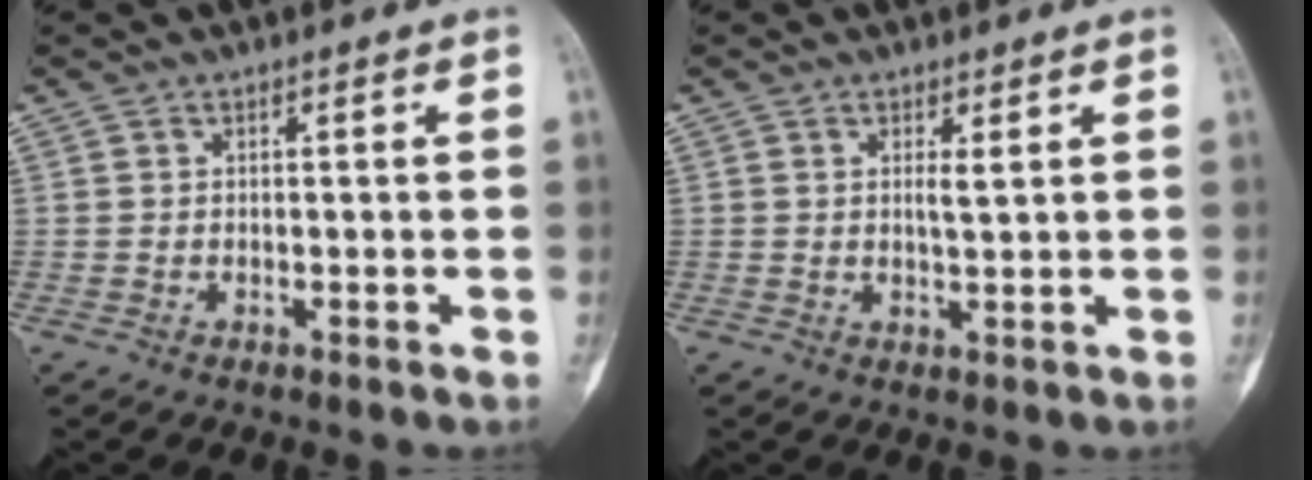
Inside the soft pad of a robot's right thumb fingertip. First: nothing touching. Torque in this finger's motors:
{"motor_torque": [-0.36, -0.38, -0.09, 0.16, 0.08]}